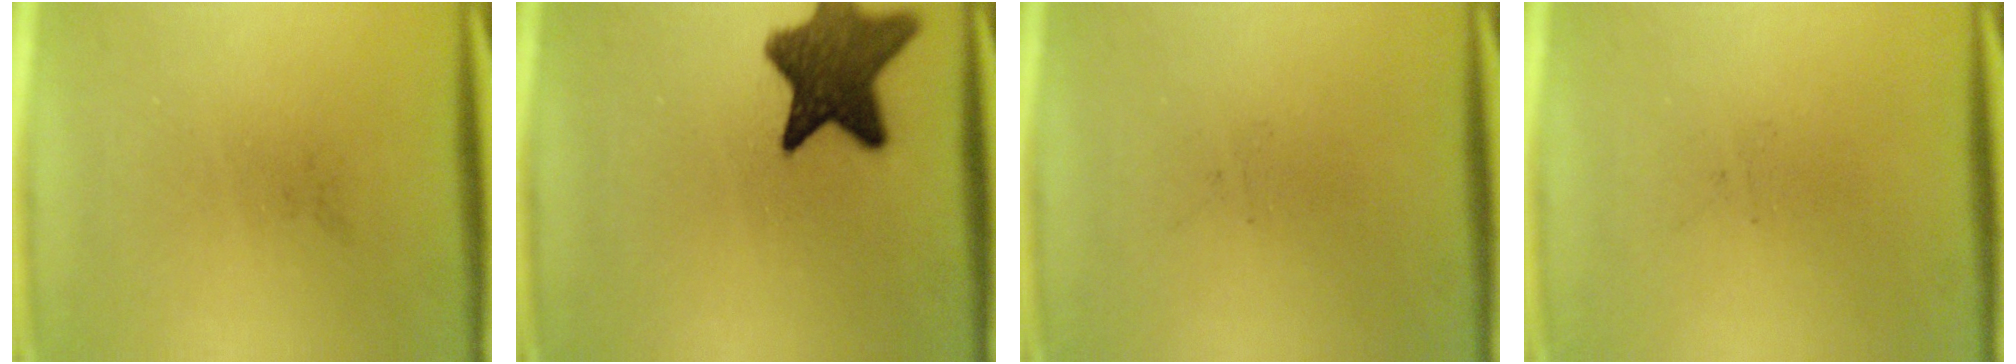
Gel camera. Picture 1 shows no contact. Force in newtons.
{"total": 10.7}
{"total": 0.0}
{"total": 0.0}